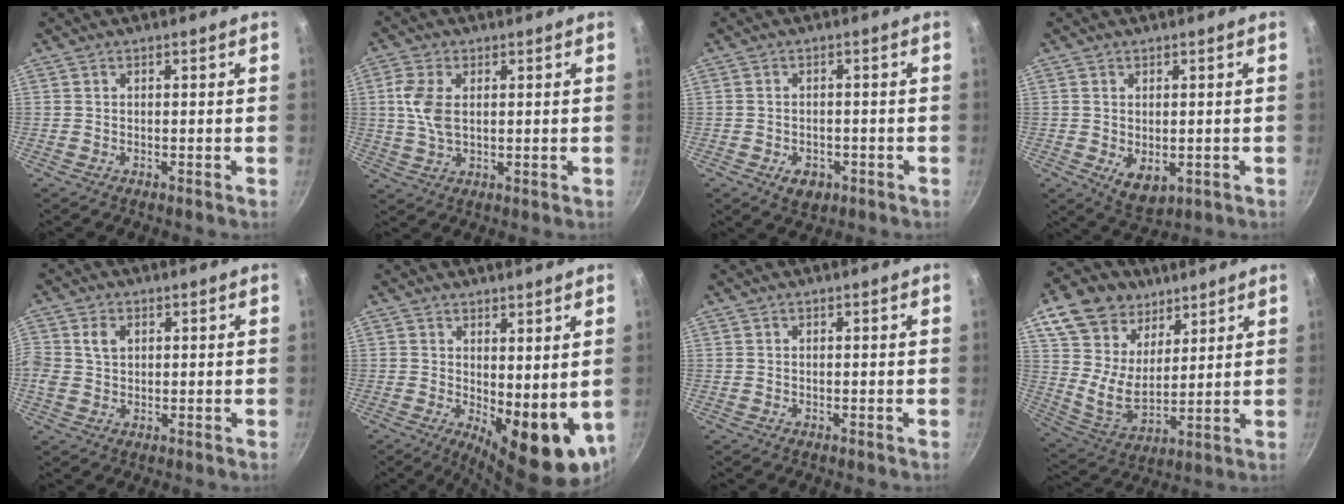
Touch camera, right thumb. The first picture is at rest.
{"total": 7.0, "force": [1.3, 4.0, 5.5], "torque": [-0.115, 0.004, 0.026]}
{"total": 4.4, "force": [-1.8, 3.1, 2.5], "torque": [-0.030, 0.011, -0.017]}
{"total": 5.8, "force": [-0.7, 3.8, 4.3], "torque": [-0.061, -0.015, 0.000]}
{"total": 4.7, "force": [1.0, 3.7, 2.7], "torque": [-0.046, 0.005, 0.014]}
{"total": 12.1, "force": [0.8, 5.2, 10.9], "torque": [-0.117, -0.025, 0.025]}
{"total": 0.0}
{"total": 16.7, "force": [9.3, 11.3, 8.0], "torque": [-0.136, -0.034, 0.172]}